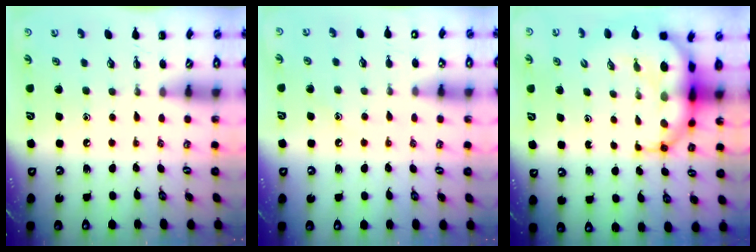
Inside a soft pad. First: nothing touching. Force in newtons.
{"total": 7.8, "press": 7.6, "slide": 1.9}
{"total": 12.0, "press": 11.5, "slide": 3.5}